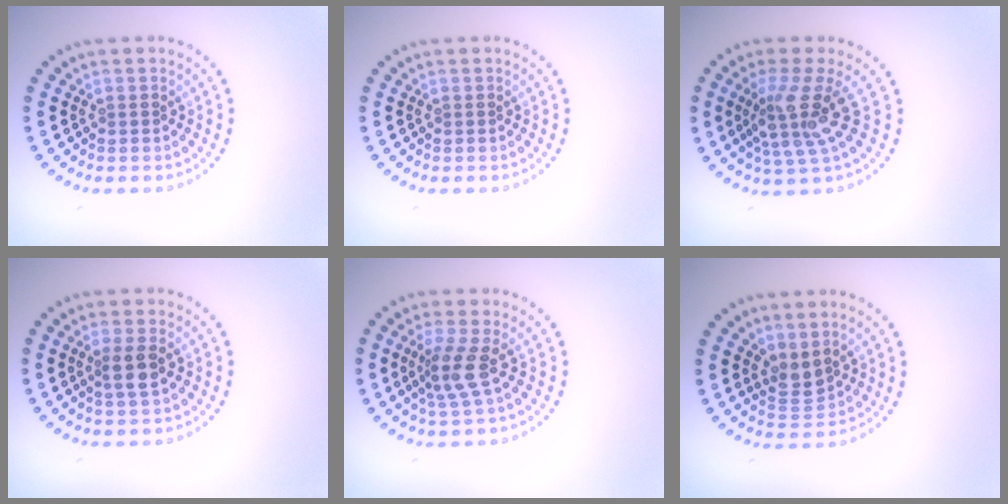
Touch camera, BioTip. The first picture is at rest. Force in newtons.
{"total": 0.0}
{"total": 4.3, "press": 3.1, "slide": 3.0}
{"total": 2.1, "press": 1.8, "slide": 1.0}
{"total": 2.9, "press": 2.2, "slide": 1.8}
{"total": 2.0, "press": 1.6, "slide": 1.1}